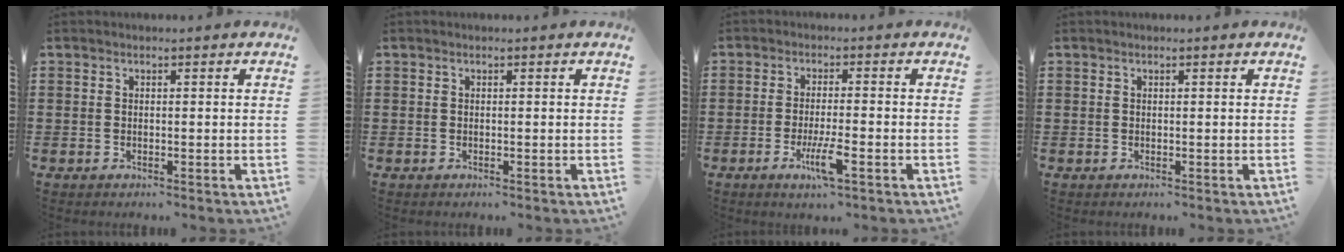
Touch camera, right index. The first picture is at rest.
{"total": 0.0}
{"total": 5.2, "force": [-2.3, 0.5, 4.7], "torque": [-0.095, -0.017, -0.042]}
{"total": 0.0}